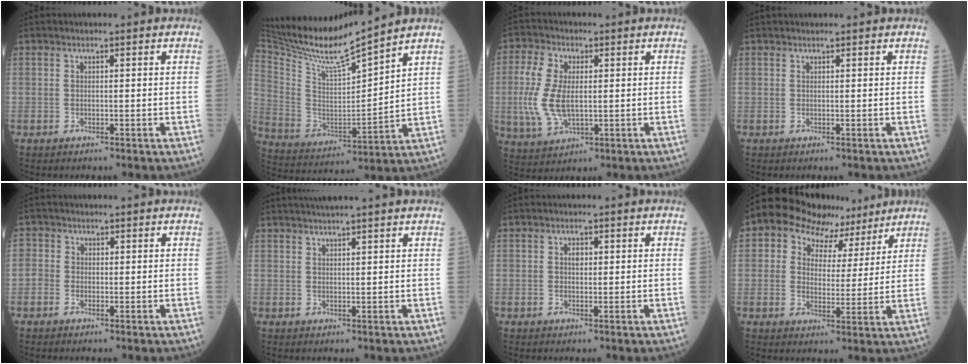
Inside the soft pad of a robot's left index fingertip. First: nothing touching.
{"total": 14.2, "force": [13.3, -1.3, 5.0], "torque": [-0.117, -0.009, 0.256]}
{"total": 8.7, "force": [-0.2, 4.2, 7.6], "torque": [-0.191, -0.001, 0.000]}
{"total": 1.7, "force": [1.7, 0.0, 0.6], "torque": [-0.006, 0.020, 0.025]}
{"total": 1.8, "force": [-0.6, 1.6, 0.4], "torque": [-0.002, 0.002, -0.018]}
{"total": 6.3, "force": [5.5, -0.9, 3.1], "torque": [-0.042, 0.026, 0.075]}
{"total": 1.1, "force": [-0.1, 0.8, 0.8], "torque": [-0.016, 0.000, -0.002]}
{"total": 10.5, "force": [7.2, 7.1, 2.8], "torque": [-0.046, 0.035, 0.097]}